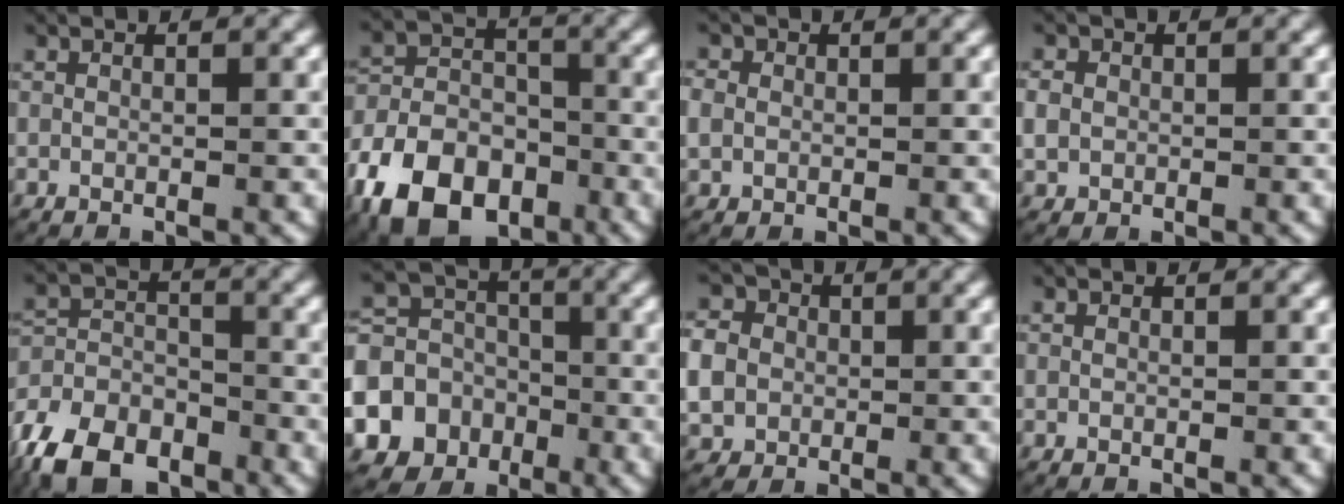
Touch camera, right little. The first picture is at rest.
{"total": 10.8, "force": [-5.8, 7.6, 5.0], "torque": [-0.101, -0.023, -0.100]}
{"total": 2.6, "force": [0.2, 2.4, 0.9], "torque": [-0.026, 0.007, -0.001]}
{"total": 2.7, "force": [0.2, 2.5, 1.0], "torque": [-0.031, 0.003, 0.001]}
{"total": 8.8, "force": [-5.0, 6.1, 3.9], "torque": [-0.091, -0.026, -0.083]}
{"total": 14.0, "force": [-4.2, 12.4, 5.1], "torque": [-0.113, -0.046, -0.075]}
{"total": 6.0, "force": [0.2, 5.5, 2.4], "torque": [-0.066, -0.004, -0.003]}
{"total": 0.0}